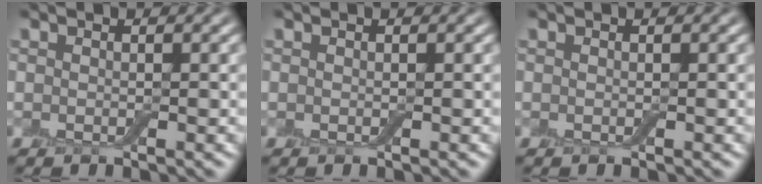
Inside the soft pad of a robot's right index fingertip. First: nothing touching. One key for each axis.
{"total": 0.0}
{"total": 0.0}